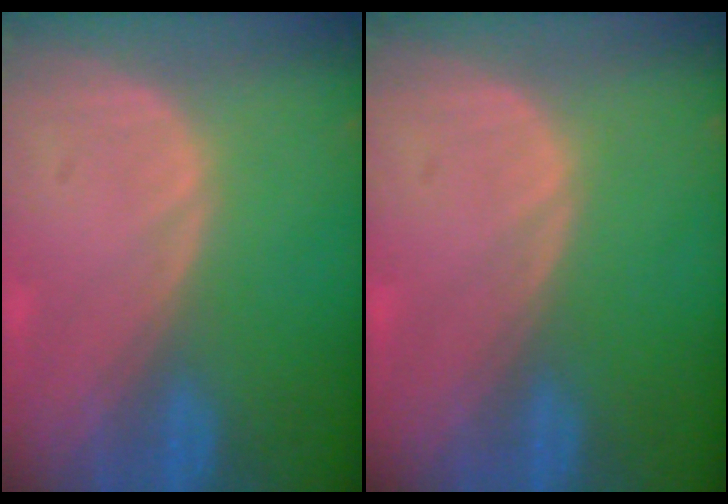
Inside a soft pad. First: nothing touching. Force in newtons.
{"total": 0.0}